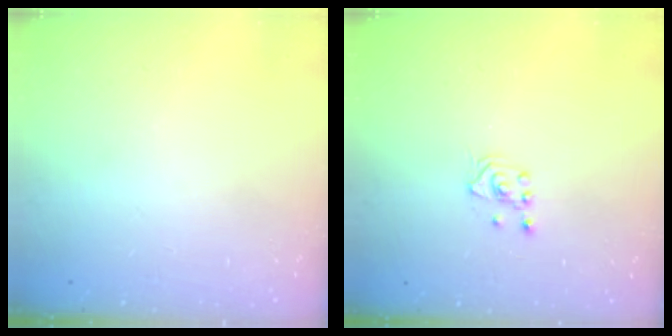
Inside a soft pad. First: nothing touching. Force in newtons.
{"total": 2.1, "press": 2.1, "slide": 0.1}